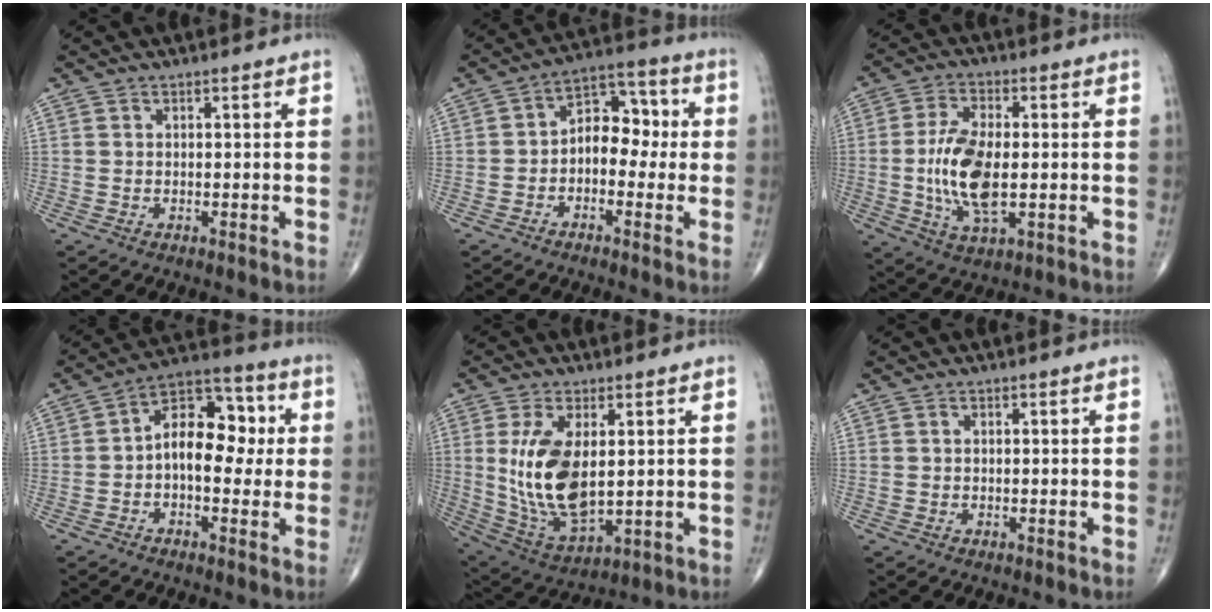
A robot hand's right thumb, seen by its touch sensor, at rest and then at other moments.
{"total": 9.2, "force": [-0.7, 6.2, 6.8], "torque": [-0.061, 0.041, -0.027]}
{"total": 12.2, "force": [-1.0, 5.6, 10.8], "torque": [-0.213, -0.004, -0.018]}
{"total": 12.8, "force": [0.3, 7.7, 10.2], "torque": [-0.119, 0.036, -0.008]}
{"total": 14.6, "force": [1.8, 7.2, 12.5], "torque": [-0.240, -0.021, 0.051]}
{"total": 0.0}